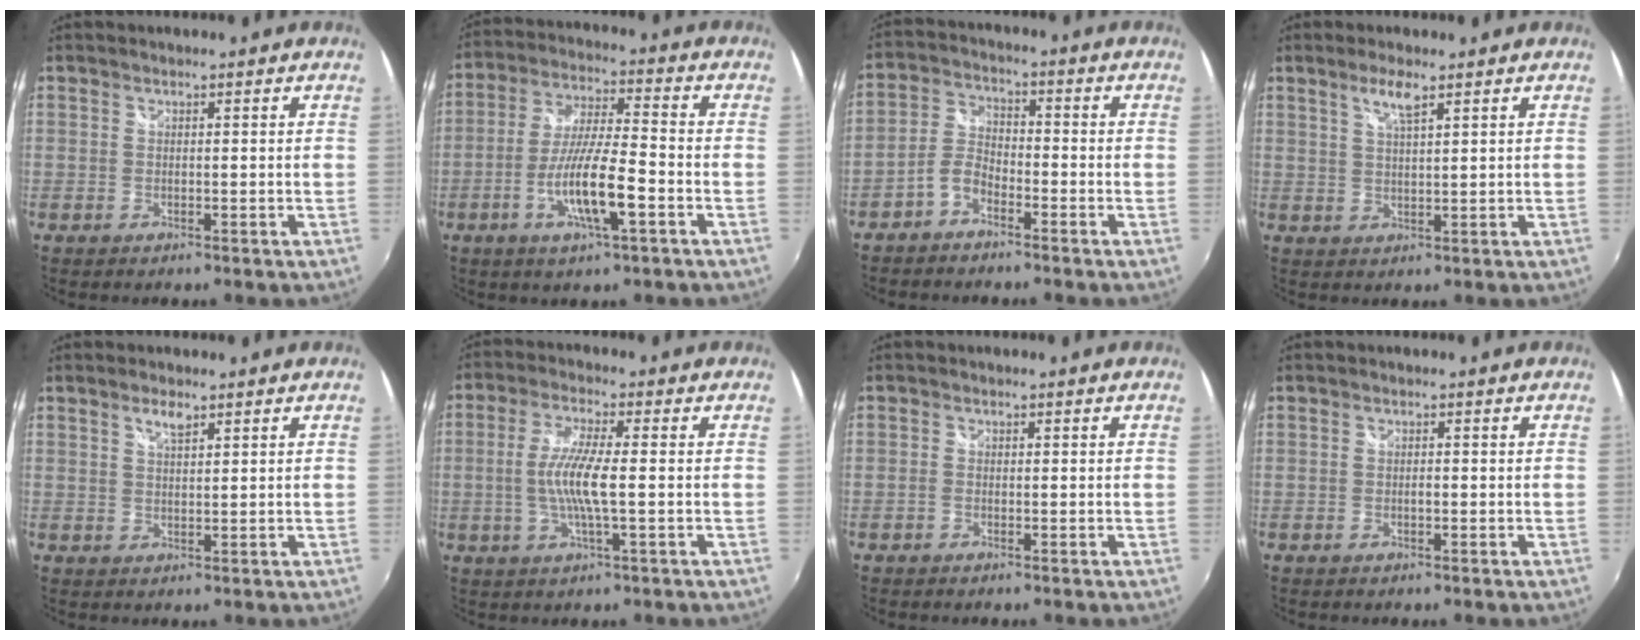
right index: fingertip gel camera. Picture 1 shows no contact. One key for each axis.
{"total": 11.6, "fx": -4.5, "fy": 1.6, "fz": 10.6, "tx": -0.210, "ty": -0.007, "tz": -0.083}
{"total": 4.7, "fx": -3.3, "fy": 2.2, "fz": 2.6, "tx": -0.066, "ty": 0.015, "tz": -0.068}
{"total": 3.6, "fx": 2.2, "fy": 0.5, "fz": 2.8, "tx": -0.053, "ty": 0.002, "tz": 0.043}
{"total": 2.5, "fx": 1.6, "fy": 0.8, "fz": 1.7, "tx": -0.028, "ty": 0.003, "tz": 0.028}
{"total": 7.7, "fx": -0.9, "fy": 0.7, "fz": 7.7, "tx": -0.153, "ty": -0.003, "tz": -0.018}
{"total": 0.5, "fx": -0.4, "fy": 0.2, "fz": 0.2, "tx": -0.003, "ty": -0.002, "tz": -0.011}
{"total": 0.7, "fx": -0.2, "fy": 0.3, "fz": 0.6, "tx": -0.012, "ty": 0.002, "tz": -0.005}